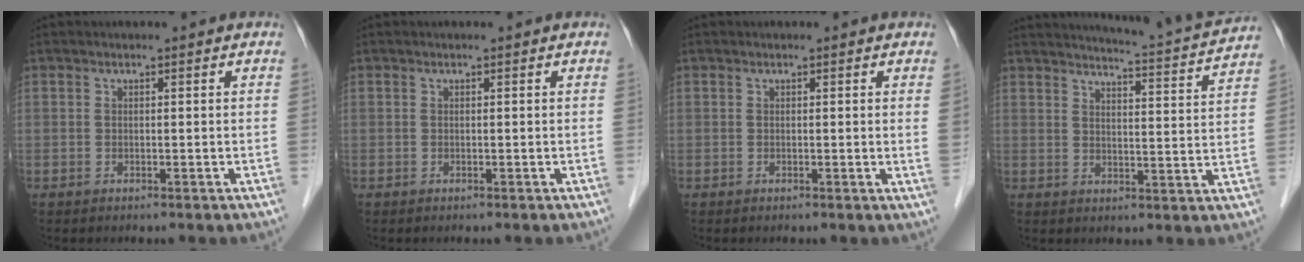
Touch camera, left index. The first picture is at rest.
{"total": 0.0}
{"total": 1.2, "force": [0.2, -0.2, 1.1], "torque": [-0.017, -0.001, 0.002]}
{"total": 13.4, "force": [12.8, -0.7, 3.7], "torque": [-0.066, -0.028, 0.159]}